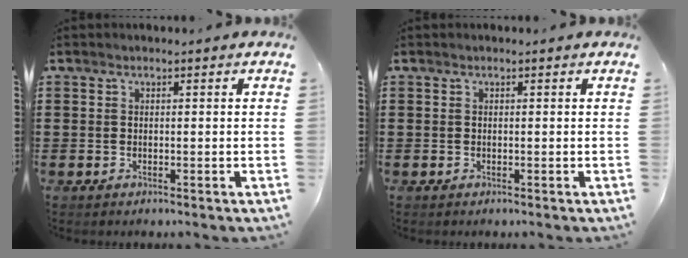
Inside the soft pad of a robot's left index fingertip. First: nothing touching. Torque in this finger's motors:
{"motor_torque": [-0.12, 0.10, 0.00, 0.00]}